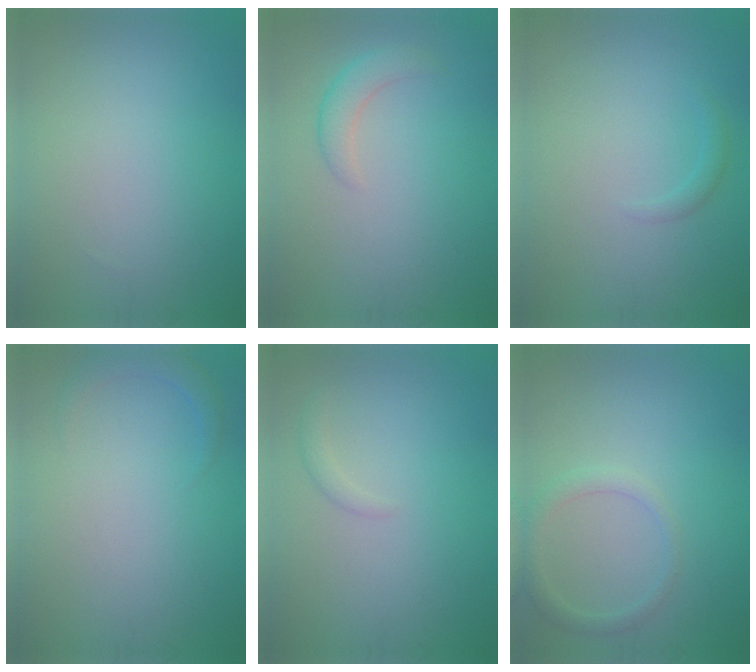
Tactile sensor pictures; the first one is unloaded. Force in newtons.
{"total": 2.0, "press": 2.0, "slide": 0.2}
{"total": 0.9, "press": 0.9, "slide": 0.0}
{"total": 1.5, "press": 1.5, "slide": 0.2}
{"total": 0.8, "press": 0.8, "slide": 0.0}
{"total": 1.9, "press": 1.9, "slide": 0.1}